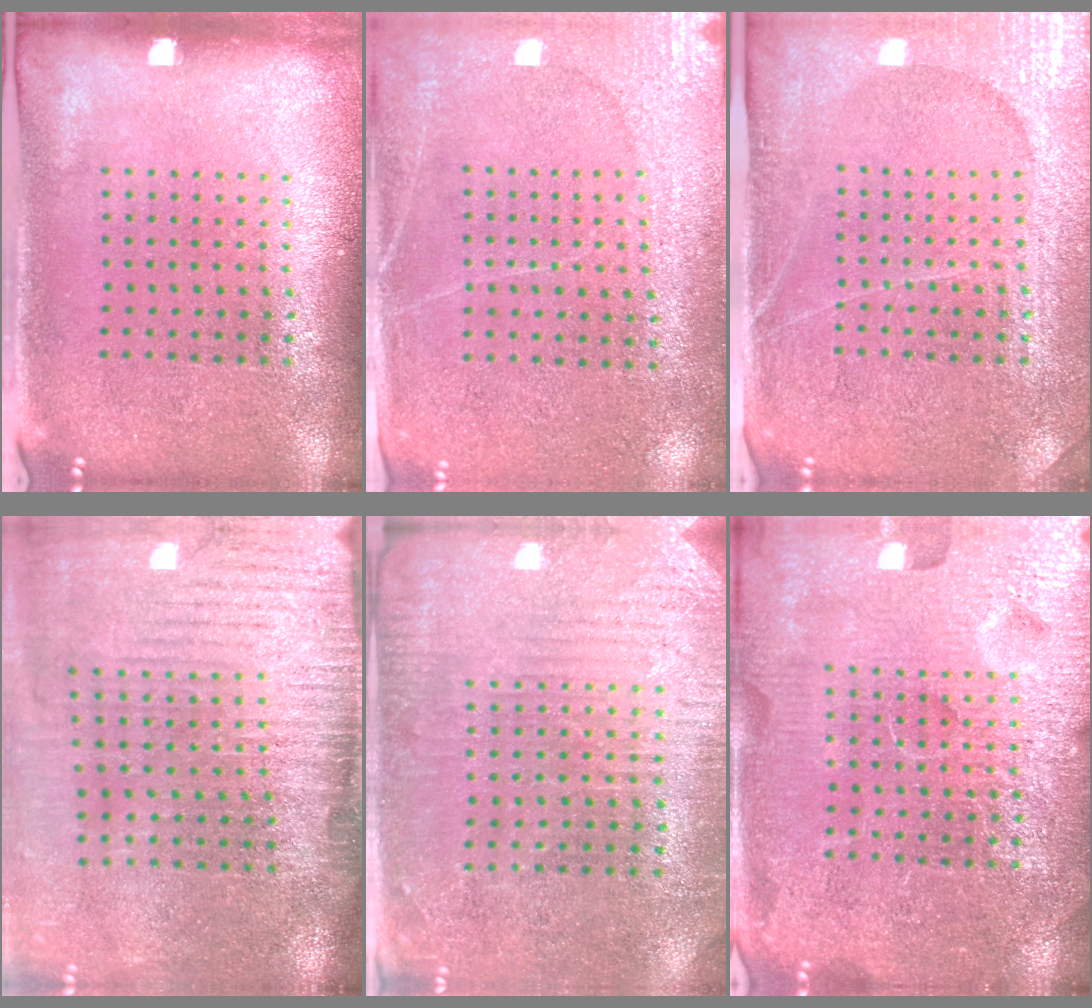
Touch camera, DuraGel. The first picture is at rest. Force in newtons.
{"total": 2.8, "press": 2.7, "slide": 0.8}
{"total": 4.0, "press": 3.7, "slide": 1.3}
{"total": 4.4, "press": 3.8, "slide": 2.3}
{"total": 3.0, "press": 2.9, "slide": 0.7}
{"total": 7.0, "press": 7.0, "slide": 0.9}